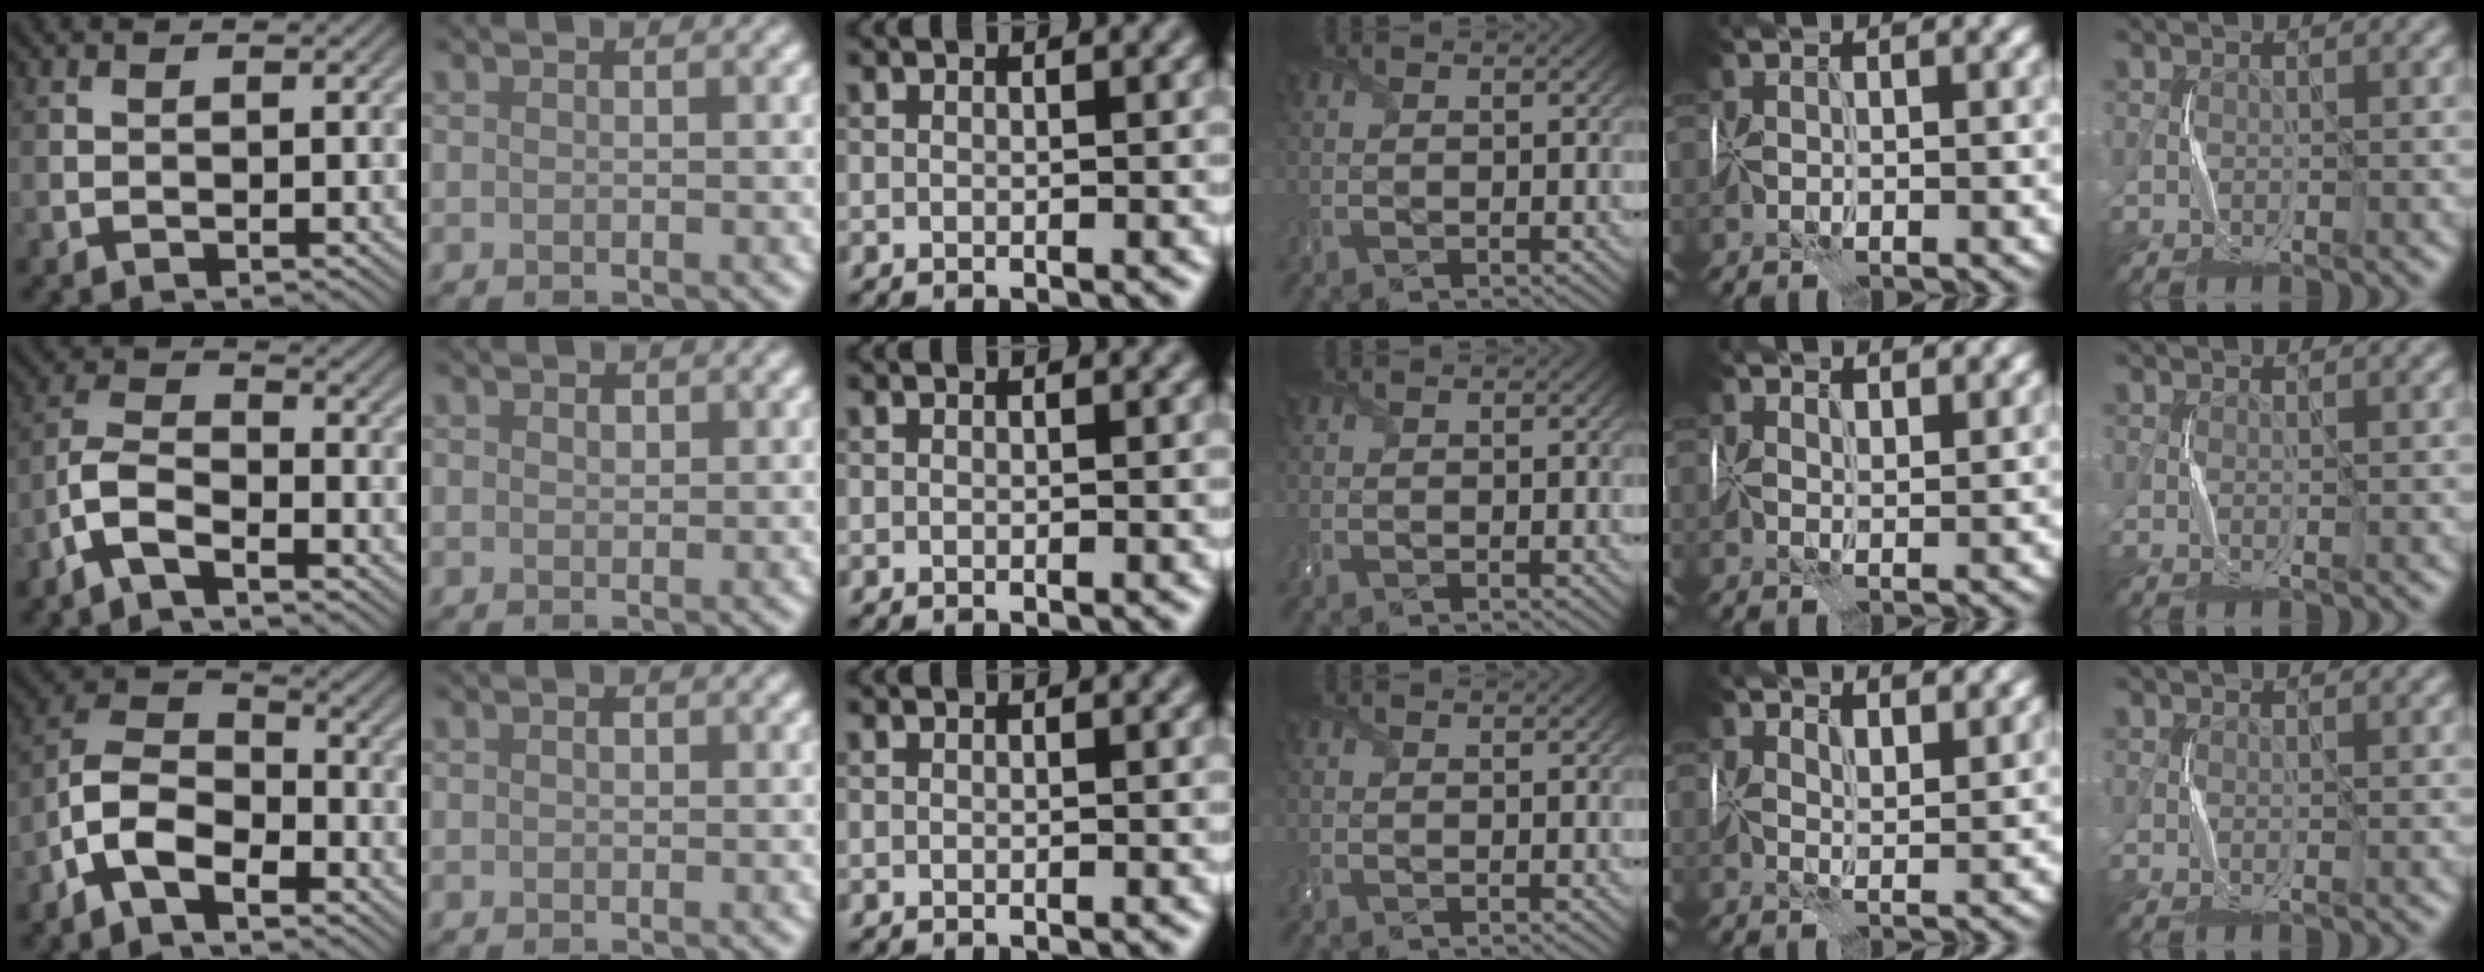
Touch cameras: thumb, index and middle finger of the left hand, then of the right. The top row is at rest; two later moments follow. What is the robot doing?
{"motion": "wrap", "object": "felt sheet"}